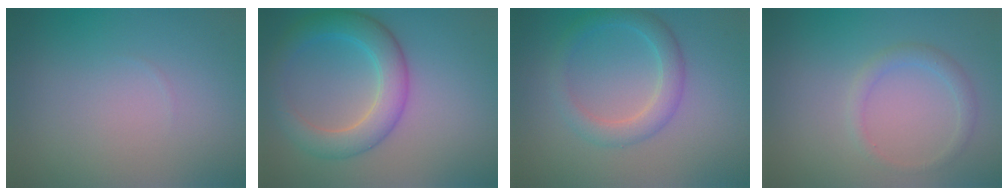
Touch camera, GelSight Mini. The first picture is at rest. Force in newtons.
{"total": 5.1, "press": 5.1, "slide": 0.1}
{"total": 3.0, "press": 3.0, "slide": 0.1}
{"total": 1.5, "press": 1.5, "slide": 0.1}